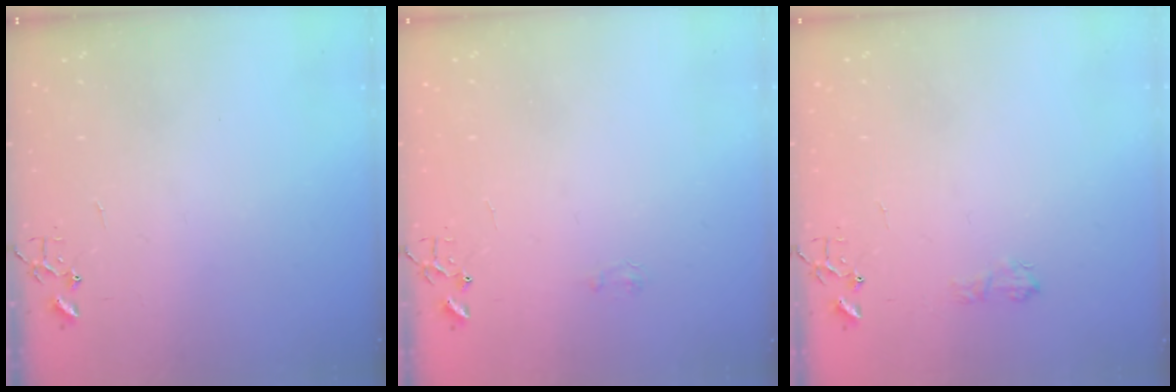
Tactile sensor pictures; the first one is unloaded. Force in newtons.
{"total": 4.1, "press": 4.0, "slide": 0.7}
{"total": 6.3, "press": 6.3, "slide": 0.8}